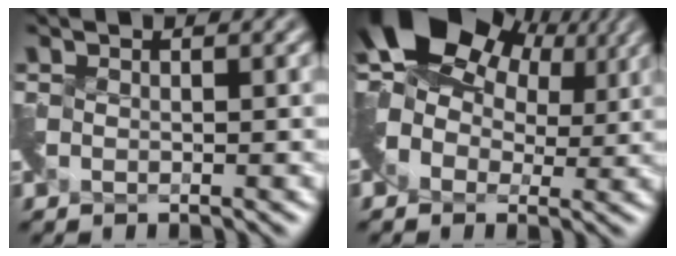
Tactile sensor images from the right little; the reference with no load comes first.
{"total": 10.5, "force": [4.3, 6.9, 6.7], "torque": [-0.124, 0.011, 0.071]}